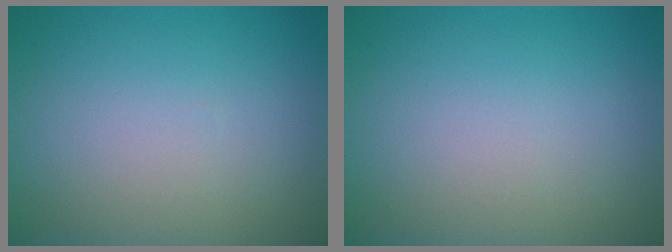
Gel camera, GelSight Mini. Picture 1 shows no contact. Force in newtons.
{"total": 0.0}